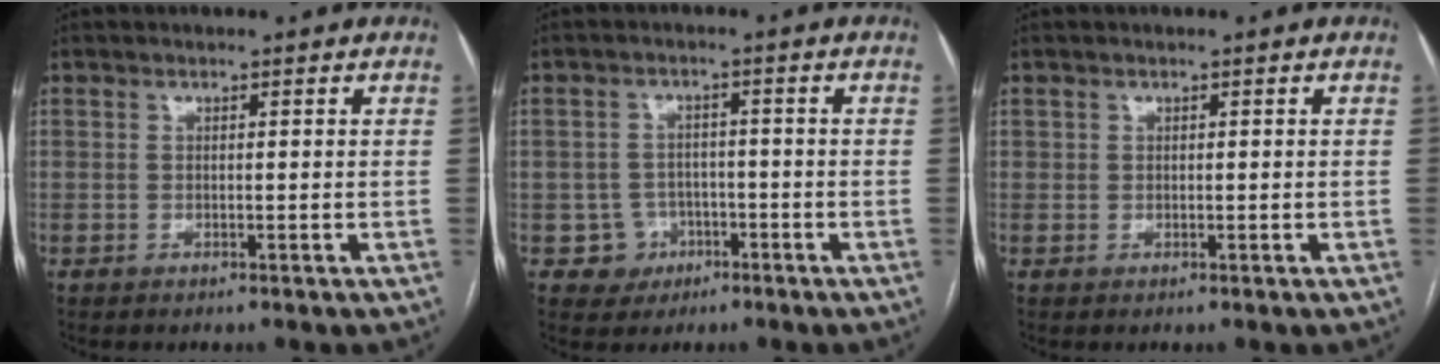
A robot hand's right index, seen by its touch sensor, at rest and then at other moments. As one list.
[{"total": 4.4, "force": [-1.6, 4.1, -0.1], "torque": [0.017, 0.017, -0.017]}, {"total": 0.7, "force": [0.3, 0.6, 0.1], "torque": [0.007, 0.002, 0.003]}]